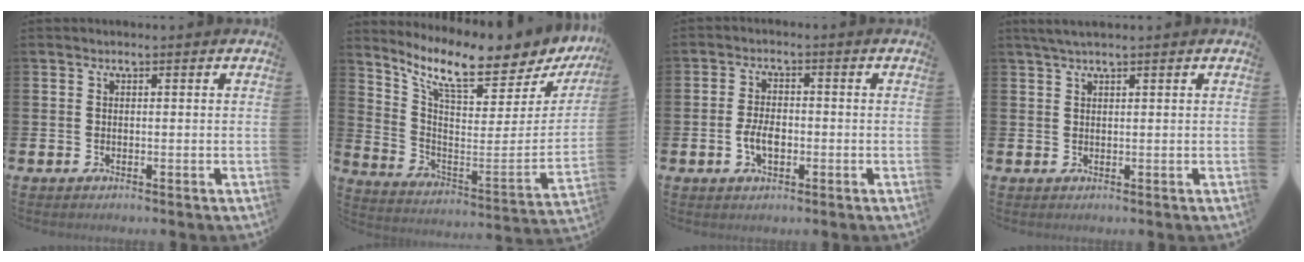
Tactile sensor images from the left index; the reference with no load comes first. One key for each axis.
{"total": 9.9, "fx": 8.2, "fy": 1.9, "fz": 5.2, "tx": -0.127, "ty": -0.071, "tz": 0.134}
{"total": 3.7, "fx": -0.8, "fy": 2.1, "fz": 2.9, "tx": -0.050, "ty": -0.001, "tz": -0.019}
{"total": 1.9, "fx": 1.5, "fy": 0.1, "fz": 1.1, "tx": -0.030, "ty": 0.007, "tz": 0.028}